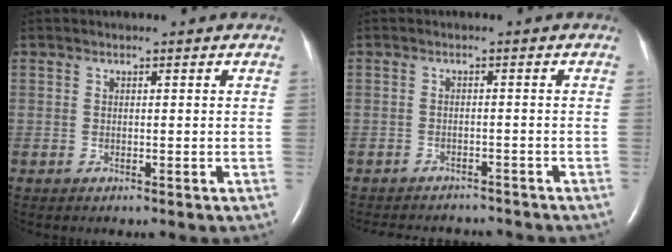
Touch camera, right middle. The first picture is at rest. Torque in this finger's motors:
{"motor_torque": [0.19, -0.21, 0.03, 0.01]}